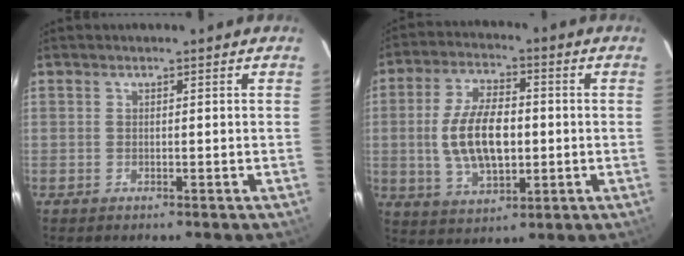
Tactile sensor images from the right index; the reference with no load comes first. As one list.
[{"total": 12.6, "force": [-0.6, 6.5, 10.8], "torque": [-0.215, 0.002, -0.003]}]